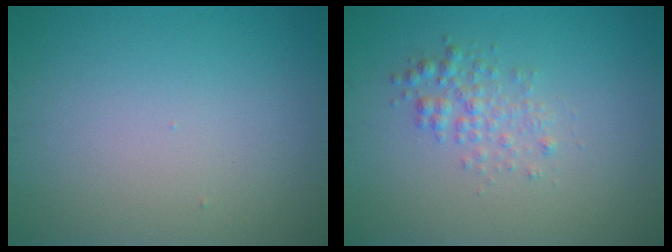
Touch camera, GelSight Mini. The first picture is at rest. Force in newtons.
{"total": 2.0, "press": 2.0, "slide": 0.1}